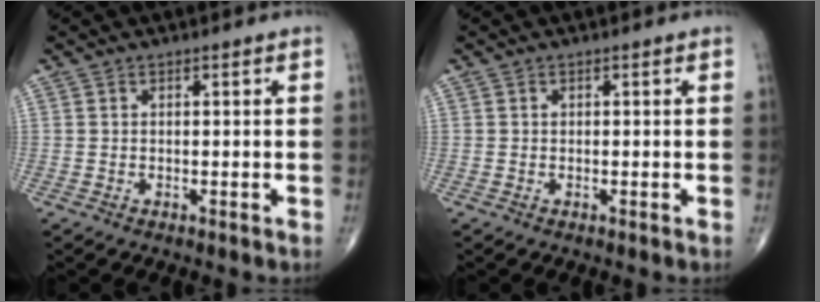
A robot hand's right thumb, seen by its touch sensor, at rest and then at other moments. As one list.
[{"total": 0.0}]